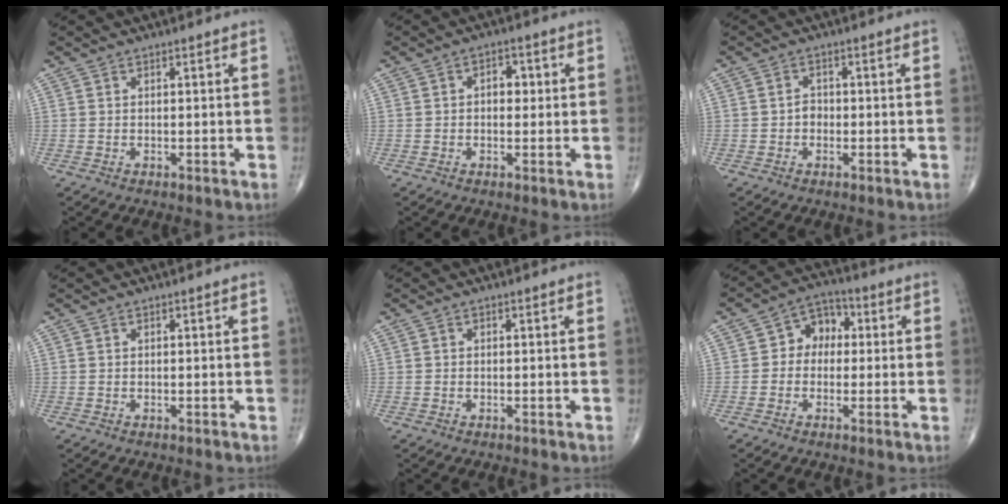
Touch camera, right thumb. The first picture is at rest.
{"total": 3.7, "force": [0.4, 2.5, 2.7], "torque": [-0.021, 0.008, 0.001]}
{"total": 2.0, "force": [-0.5, 1.7, 1.0], "torque": [-0.005, 0.006, -0.012]}
{"total": 0.0}
{"total": 0.0}
{"total": 7.1, "force": [0.5, 5.6, 4.3], "torque": [-0.032, 0.024, -0.004]}